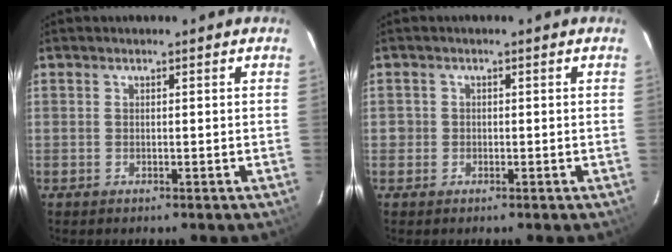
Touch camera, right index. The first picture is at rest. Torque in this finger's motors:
{"motor_torque": [-0.06, 0.12, 0.01, 0.00]}